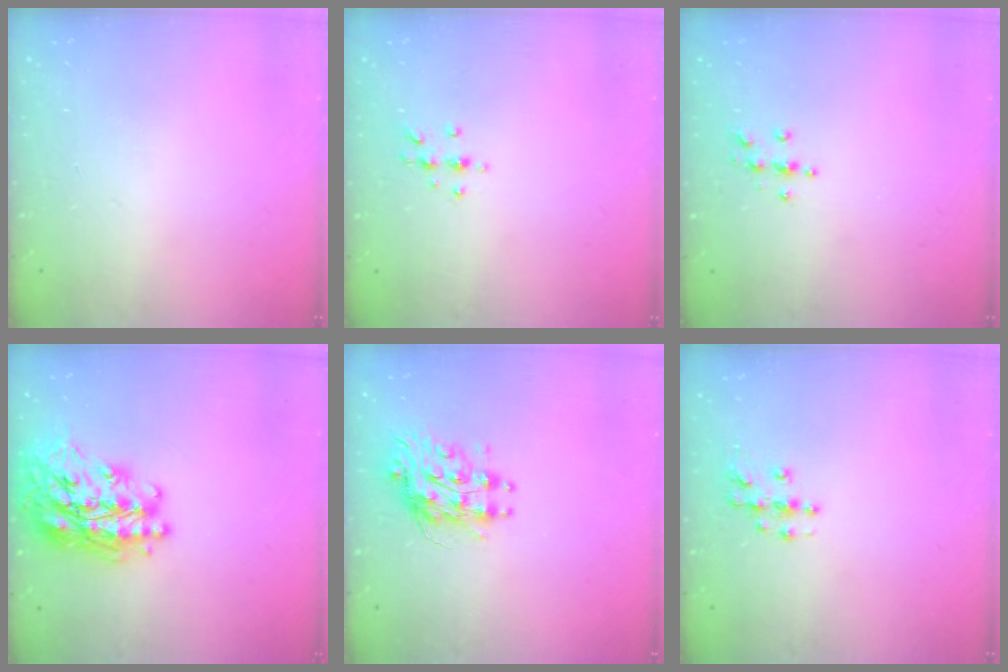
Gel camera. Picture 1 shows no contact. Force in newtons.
{"total": 5.1, "press": 4.8, "slide": 1.8}
{"total": 3.7, "press": 3.7, "slide": 0.4}
{"total": 27.4, "press": 27.3, "slide": 2.4}
{"total": 9.4, "press": 9.3, "slide": 0.7}
{"total": 4.9, "press": 4.9, "slide": 0.1}